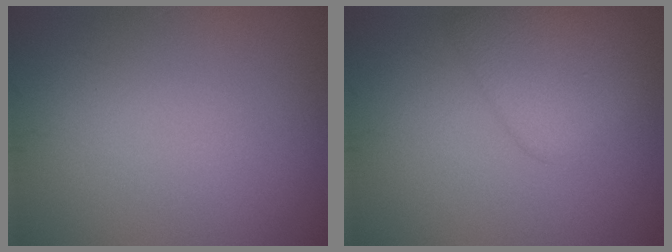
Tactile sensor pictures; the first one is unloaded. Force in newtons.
{"total": 3.9, "press": 3.9, "slide": 0.0}